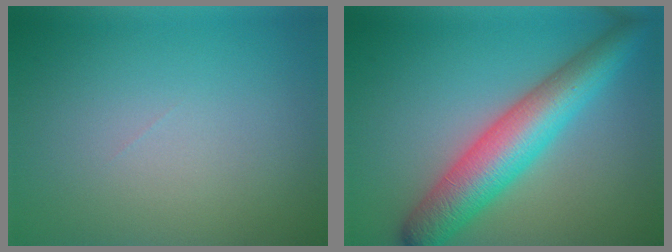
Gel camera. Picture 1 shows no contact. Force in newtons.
{"total": 7.7, "press": 7.7, "slide": 0.2}